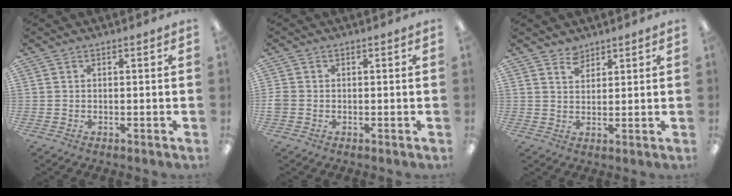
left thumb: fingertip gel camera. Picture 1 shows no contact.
{"total": 1.9, "force": [-0.3, 1.7, 0.8], "torque": [-0.014, 0.004, -0.005]}
{"total": 3.6, "force": [3.1, 1.7, 0.6], "torque": [-0.010, -0.014, 0.060]}